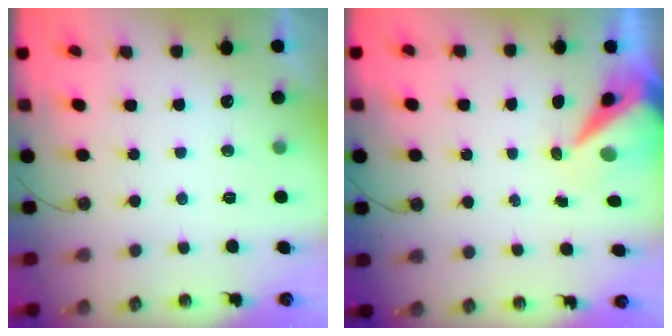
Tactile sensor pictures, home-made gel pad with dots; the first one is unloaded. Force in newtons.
{"total": 8.6, "press": 8.5, "slide": 1.0}